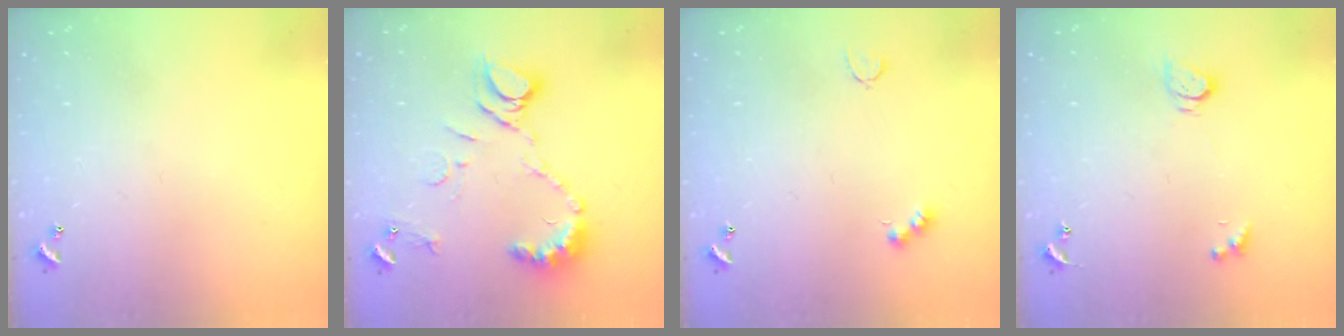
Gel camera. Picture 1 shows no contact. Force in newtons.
{"total": 11.1, "press": 11.0, "slide": 1.3}
{"total": 4.1, "press": 4.1, "slide": 0.6}
{"total": 2.7, "press": 2.7, "slide": 0.3}